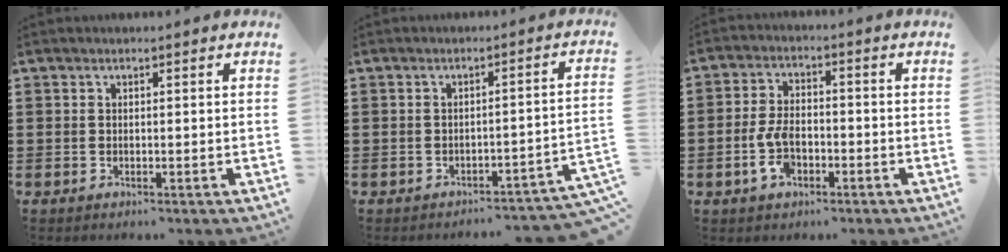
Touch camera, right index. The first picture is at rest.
{"total": 2.9, "force": [-2.6, -0.2, 1.4], "torque": [-0.028, -0.008, -0.055]}
{"total": 5.9, "force": [-2.1, 3.2, 4.5], "torque": [-0.104, 0.001, -0.042]}